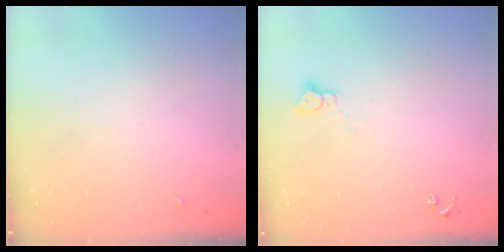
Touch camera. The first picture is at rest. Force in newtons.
{"total": 2.1, "press": 2.1, "slide": 0.2}